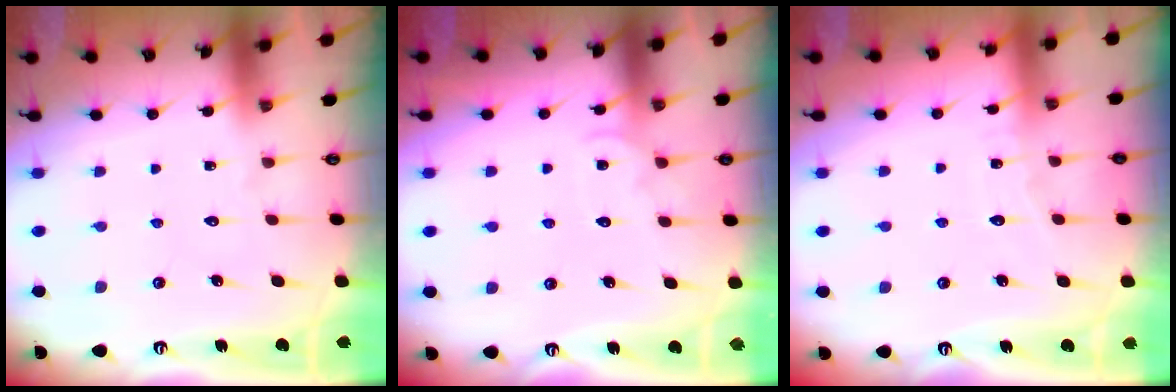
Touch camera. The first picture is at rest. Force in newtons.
{"total": 4.5, "press": 4.5, "slide": 0.5}
{"total": 3.5, "press": 3.5, "slide": 0.4}